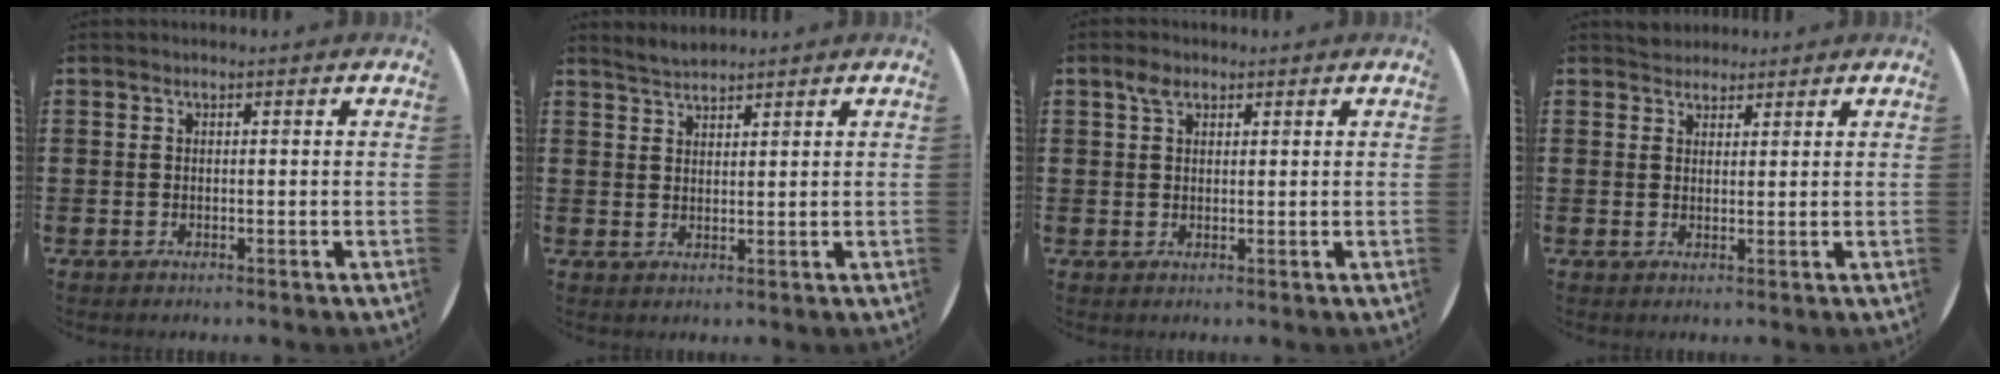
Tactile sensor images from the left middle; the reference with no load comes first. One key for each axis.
{"total": 2.1, "fx": 2.1, "fy": 0.0, "fz": 0.0, "tx": -0.004, "ty": 0.003, "tz": 0.040}
{"total": 2.2, "fx": 1.4, "fy": 1.3, "fz": 1.1, "tx": -0.016, "ty": 0.002, "tz": 0.024}
{"total": 2.2, "fx": 2.0, "fy": 0.7, "fz": -0.2, "tx": 0.009, "ty": 0.002, "tz": 0.038}